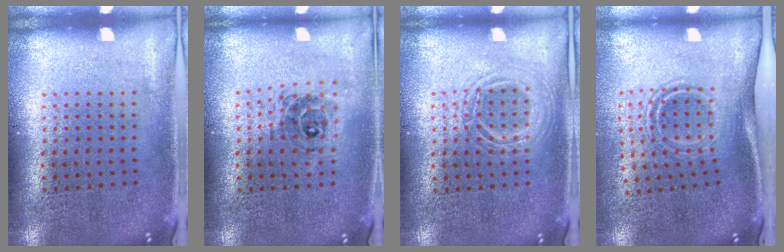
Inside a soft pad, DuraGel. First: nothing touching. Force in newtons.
{"total": 0.8, "press": 0.8, "slide": 0.1}
{"total": 1.2, "press": 1.1, "slide": 0.3}
{"total": 1.9, "press": 1.1, "slide": 1.5}